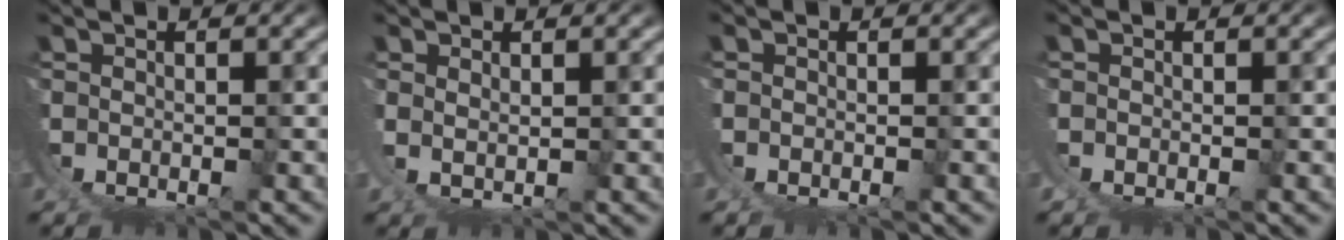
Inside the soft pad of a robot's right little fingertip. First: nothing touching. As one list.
[{"total": 2.0, "force": [1.7, -0.4, 0.9], "torque": [-0.025, -0.004, 0.035]}, {"total": 0.0}, {"total": 0.5, "force": [0.0, 0.5, 0.2], "torque": [-0.007, -0.002, -0.001]}]